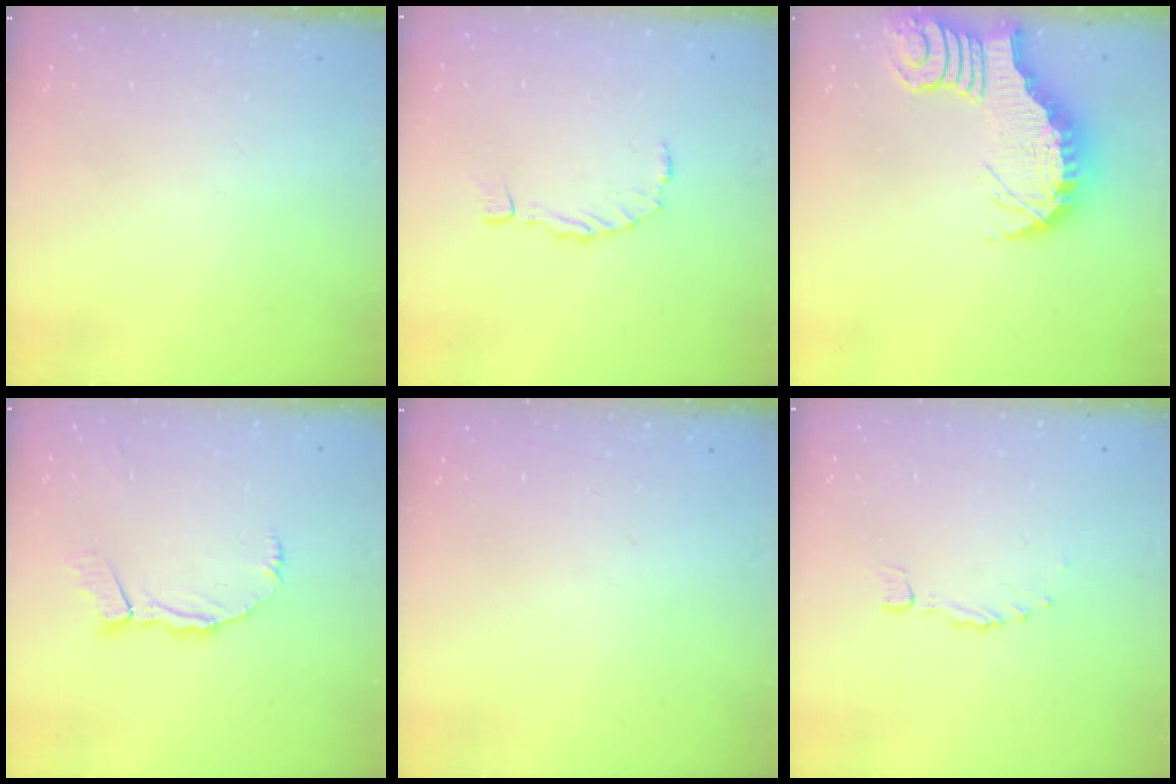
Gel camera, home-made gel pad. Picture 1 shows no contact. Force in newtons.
{"total": 1.5, "press": 1.5, "slide": 0.2}
{"total": 3.3, "press": 3.3, "slide": 0.5}
{"total": 8.2, "press": 8.1, "slide": 1.0}
{"total": 0.0}
{"total": 0.0}